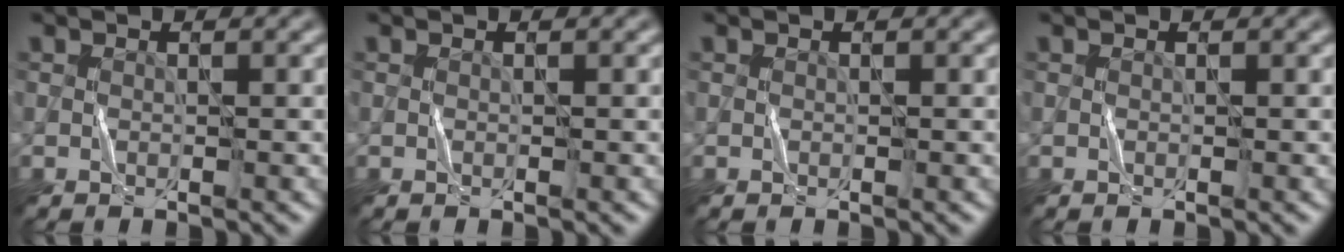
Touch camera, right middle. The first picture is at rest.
{"total": 0.0}
{"total": 0.0}
{"total": 0.0}